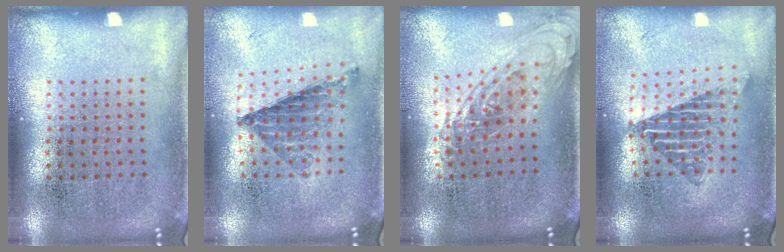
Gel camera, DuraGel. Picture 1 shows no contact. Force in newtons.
{"total": 0.8, "press": 0.8, "slide": 0.0}
{"total": 1.1, "press": 1.0, "slide": 0.4}
{"total": 1.7, "press": 1.3, "slide": 1.1}